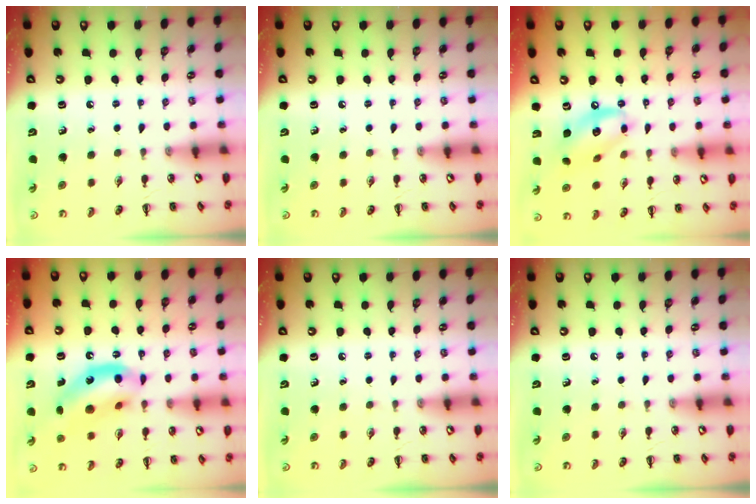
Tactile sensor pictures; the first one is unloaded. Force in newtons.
{"total": 0.0}
{"total": 12.0, "press": 11.8, "slide": 2.1}
{"total": 14.3, "press": 13.8, "slide": 3.5}
{"total": 0.0}
{"total": 0.0}